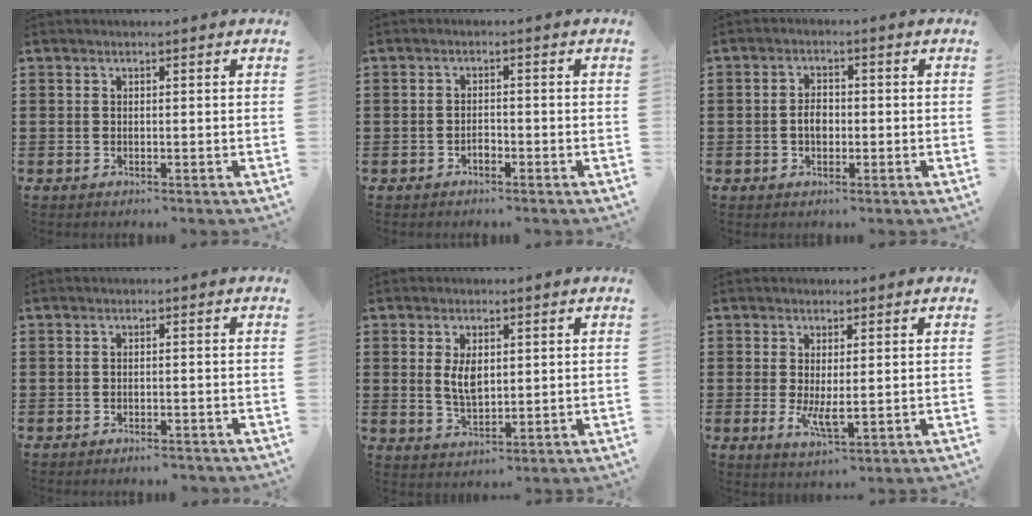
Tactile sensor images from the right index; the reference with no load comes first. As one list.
[{"total": 1.4, "force": [-0.9, 0.7, 0.8], "torque": [-0.019, -0.001, -0.018]}, {"total": 2.8, "force": [-0.5, 1.7, 2.2], "torque": [-0.041, 0.006, -0.009]}, {"total": 1.3, "force": [-1.2, 0.2, 0.1], "torque": [-0.007, 0.002, -0.026]}, {"total": 4.7, "force": [0.9, 2.4, 3.9], "torque": [-0.074, 0.004, 0.014]}, {"total": 3.7, "force": [0.0, 1.5, 3.4], "torque": [-0.069, -0.007, -0.005]}]